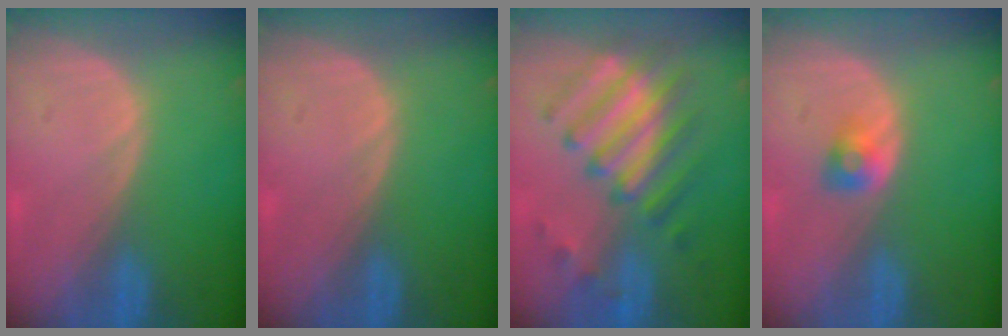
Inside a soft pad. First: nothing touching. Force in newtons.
{"total": 0.0}
{"total": 8.6, "press": 8.6, "slide": 0.3}
{"total": 2.3, "press": 2.2, "slide": 0.7}